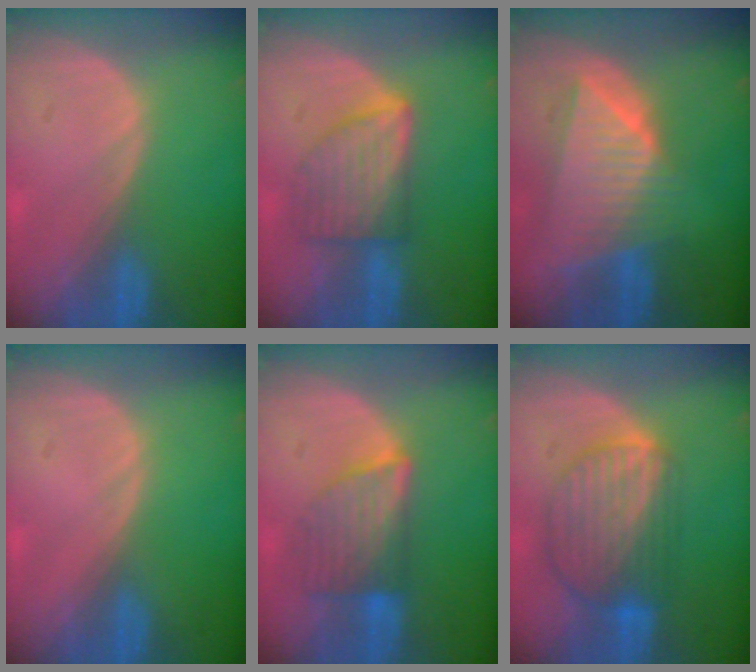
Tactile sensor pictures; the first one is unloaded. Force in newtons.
{"total": 6.6, "press": 6.6, "slide": 0.1}
{"total": 9.2, "press": 8.2, "slide": 4.2}
{"total": 0.0}
{"total": 6.6, "press": 6.5, "slide": 1.0}
{"total": 8.7, "press": 7.7, "slide": 4.1}